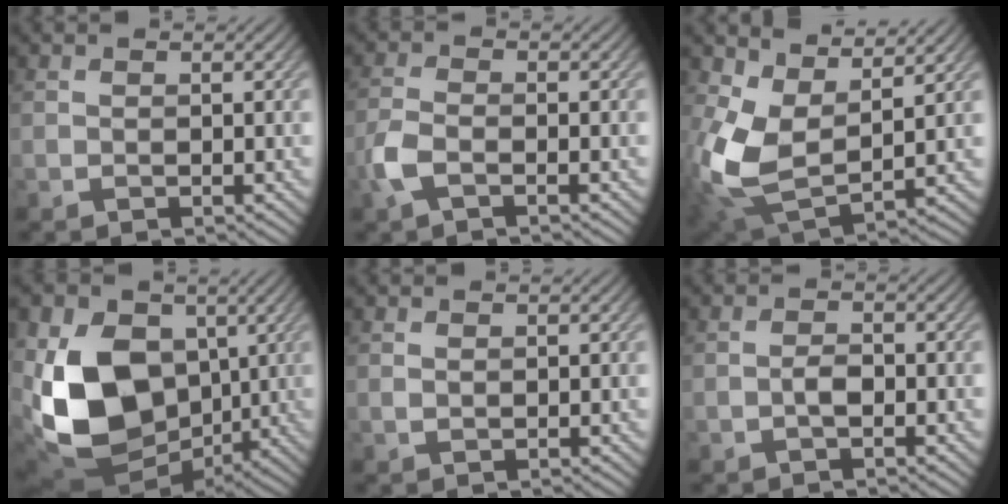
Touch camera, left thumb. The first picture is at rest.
{"total": 3.5, "force": [-1.8, 1.4, 2.6], "torque": [-0.070, -0.003, -0.046]}
{"total": 9.7, "force": [3.0, 5.5, 7.4], "torque": [-0.192, -0.013, 0.061]}
{"total": 17.3, "force": [-0.7, 12.1, 12.3], "torque": [-0.265, -0.027, -0.005]}
{"total": 0.6, "force": [0.3, 0.3, 0.4], "torque": [-0.011, -0.001, 0.007]}
{"total": 1.7, "force": [-0.6, 0.7, 1.4], "torque": [-0.026, 0.004, -0.015]}